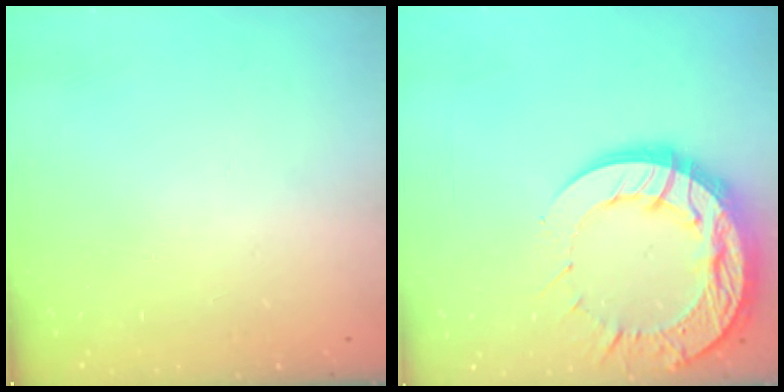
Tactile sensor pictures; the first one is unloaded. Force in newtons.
{"total": 20.5, "press": 20.4, "slide": 1.7}